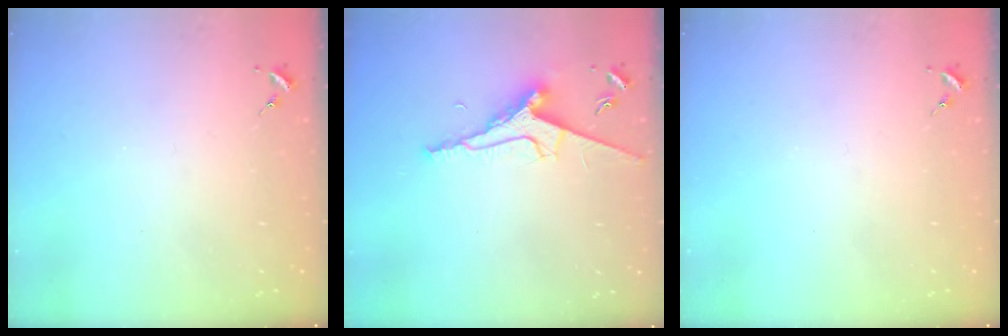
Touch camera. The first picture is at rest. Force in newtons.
{"total": 9.5, "press": 9.4, "slide": 1.3}
{"total": 0.0}